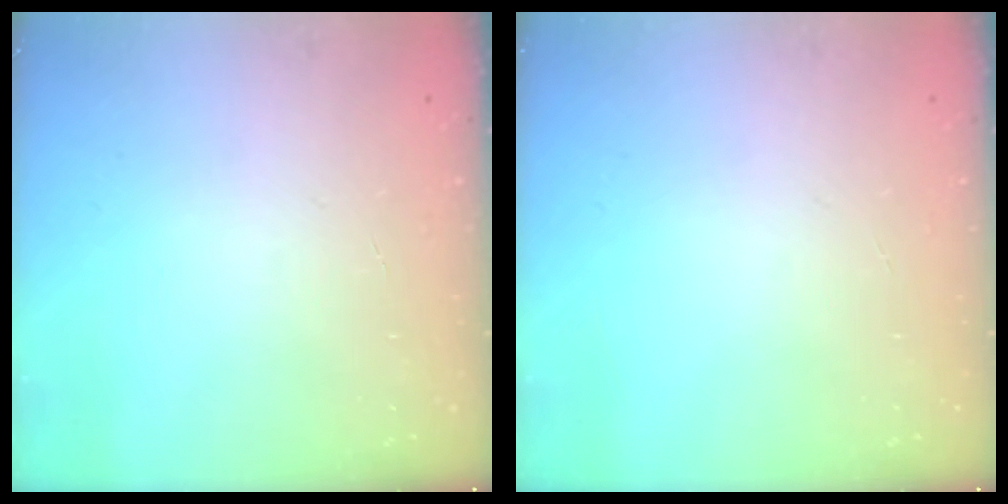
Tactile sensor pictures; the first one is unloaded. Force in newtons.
{"total": 0.0}